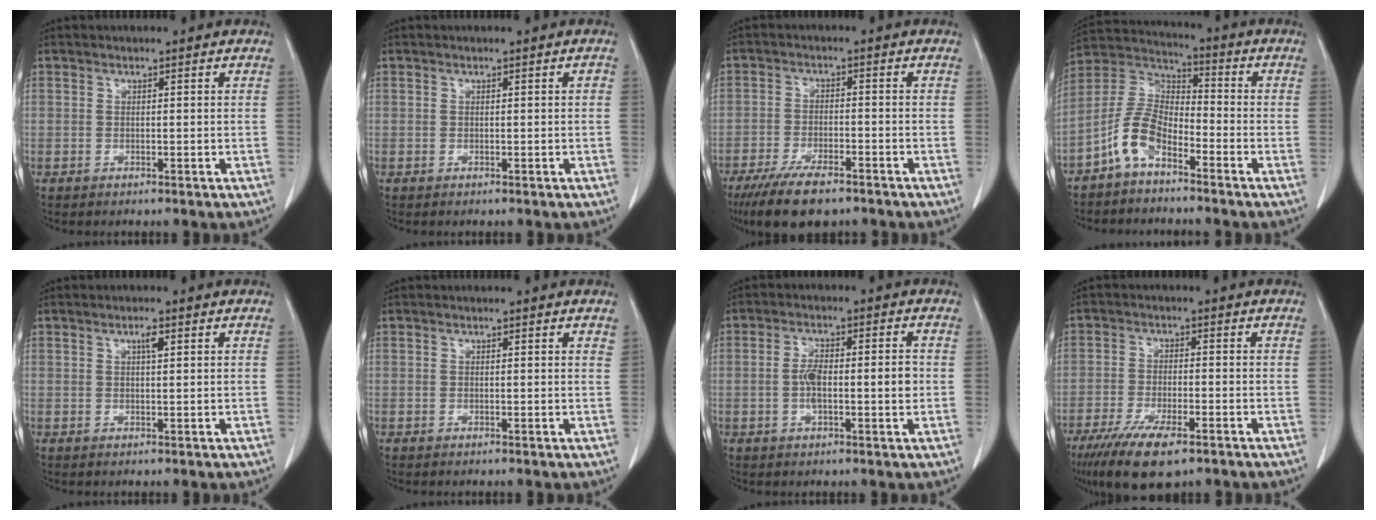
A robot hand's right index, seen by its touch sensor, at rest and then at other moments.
{"total": 0.0}
{"total": 9.3, "force": [-6.8, 2.7, 5.7], "torque": [-0.098, -0.016, -0.114]}
{"total": 8.2, "force": [-5.0, 3.8, 5.3], "torque": [-0.124, 0.022, -0.106]}
{"total": 1.6, "force": [0.7, 0.3, 1.4], "torque": [-0.026, 0.001, 0.011]}
{"total": 0.7, "force": [0.6, 0.1, 0.2], "torque": [-0.005, -0.001, 0.001]}
{"total": 6.3, "force": [-0.5, 1.7, 6.1], "torque": [-0.114, 0.011, -0.009]}
{"total": 9.5, "force": [-6.2, 2.5, 6.8], "torque": [-0.119, -0.017, -0.103]}